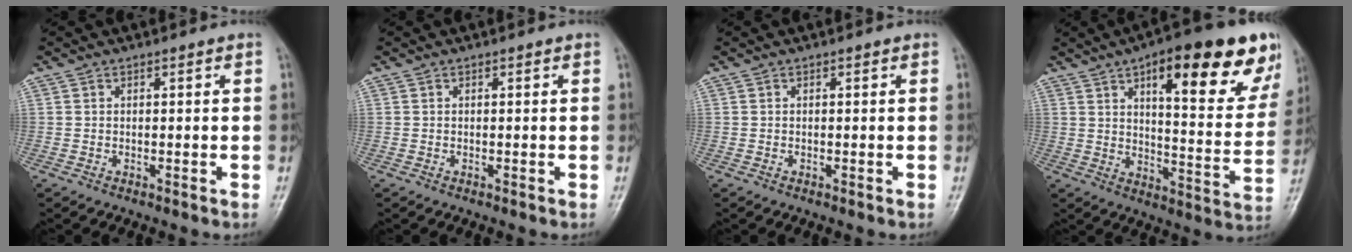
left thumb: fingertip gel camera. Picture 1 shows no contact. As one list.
[{"total": 0.0}, {"total": 0.0}, {"total": 24.5, "force": [12.9, 7.8, 19.3], "torque": [-0.225, -0.034, 0.179]}]